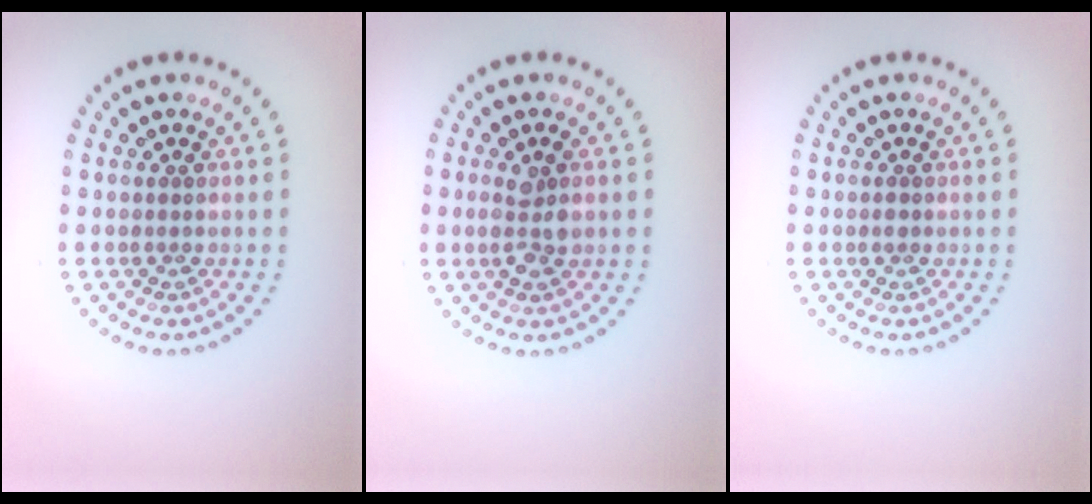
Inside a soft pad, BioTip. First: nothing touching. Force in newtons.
{"total": 2.5, "press": 2.5, "slide": 0.4}
{"total": 0.7, "press": 0.7, "slide": 0.0}